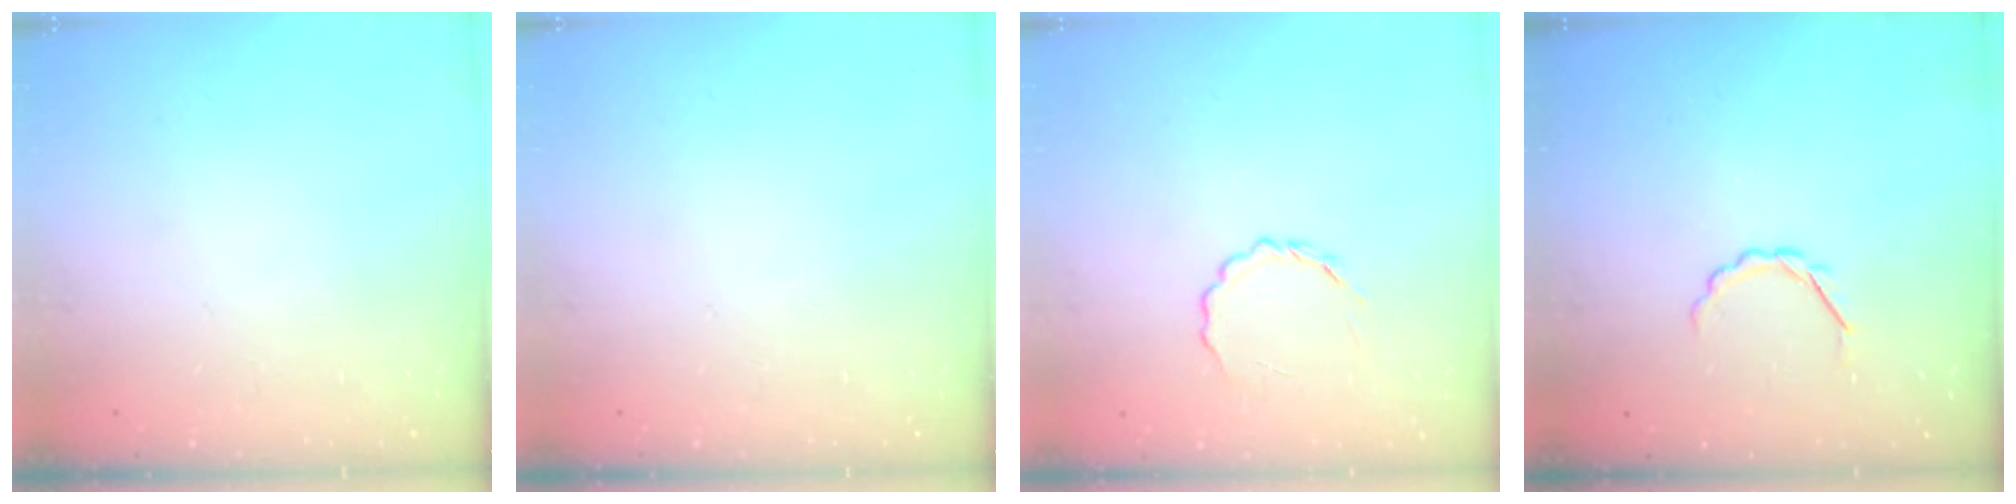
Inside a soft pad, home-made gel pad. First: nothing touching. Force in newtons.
{"total": 0.0}
{"total": 3.3, "press": 3.1, "slide": 1.2}
{"total": 2.4, "press": 2.2, "slide": 0.8}